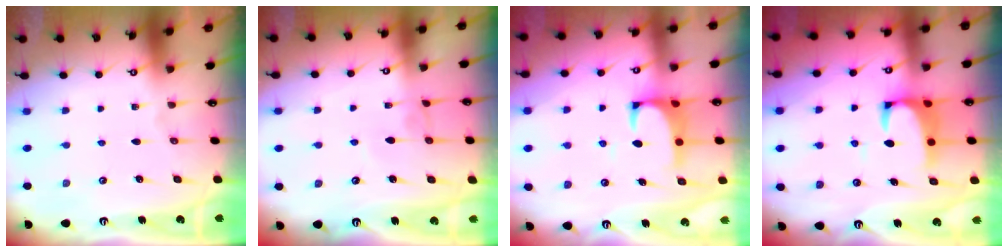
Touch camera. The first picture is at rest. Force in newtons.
{"total": 1.0, "press": 1.0, "slide": 0.2}
{"total": 1.8, "press": 1.6, "slide": 0.7}
{"total": 3.9, "press": 3.8, "slide": 1.0}